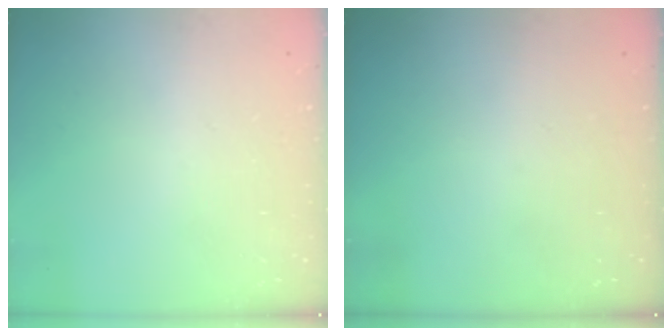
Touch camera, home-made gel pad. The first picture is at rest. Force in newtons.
{"total": 0.0}